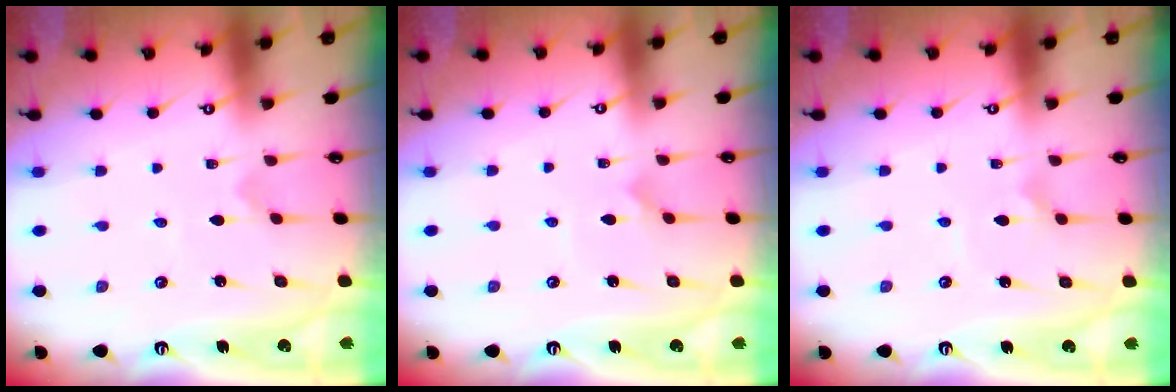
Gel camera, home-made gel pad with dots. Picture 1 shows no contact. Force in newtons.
{"total": 2.9, "press": 2.9, "slide": 0.2}
{"total": 1.8, "press": 1.8, "slide": 0.1}